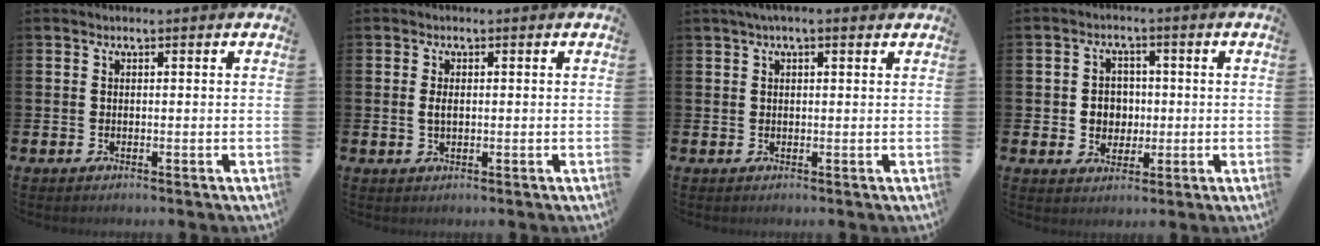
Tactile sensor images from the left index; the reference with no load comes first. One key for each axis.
{"total": 1.3, "fx": 0.1, "fy": 0.8, "fz": 1.1, "tx": -0.017, "ty": 0.004, "tz": -0.001}
{"total": 2.2, "fx": 1.5, "fy": 0.4, "fz": 1.5, "tx": -0.020, "ty": 0.000, "tz": 0.023}
{"total": 3.7, "fx": 0.2, "fy": 3.5, "fz": 1.2, "tx": -0.015, "ty": 0.003, "tz": -0.007}